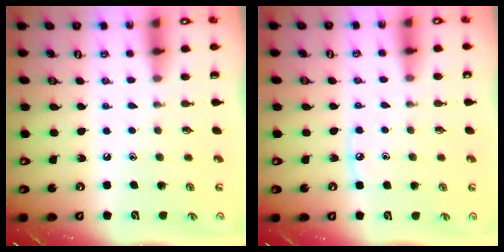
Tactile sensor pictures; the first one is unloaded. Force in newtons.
{"total": 3.5, "press": 3.5, "slide": 0.4}